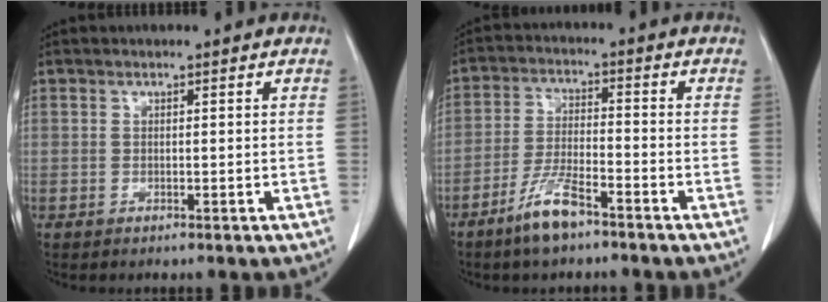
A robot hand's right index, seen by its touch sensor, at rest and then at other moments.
{"total": 7.0, "force": [-4.9, 1.3, 4.8], "torque": [-0.101, -0.008, -0.096]}